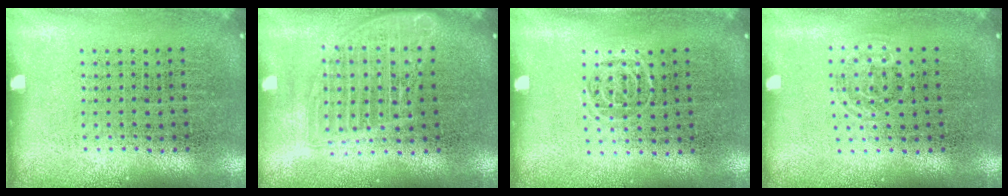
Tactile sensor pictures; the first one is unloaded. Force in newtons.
{"total": 1.6, "press": 1.4, "slide": 0.8}
{"total": 0.6, "press": 0.4, "slide": 0.4}
{"total": 0.7, "press": 0.6, "slide": 0.5}